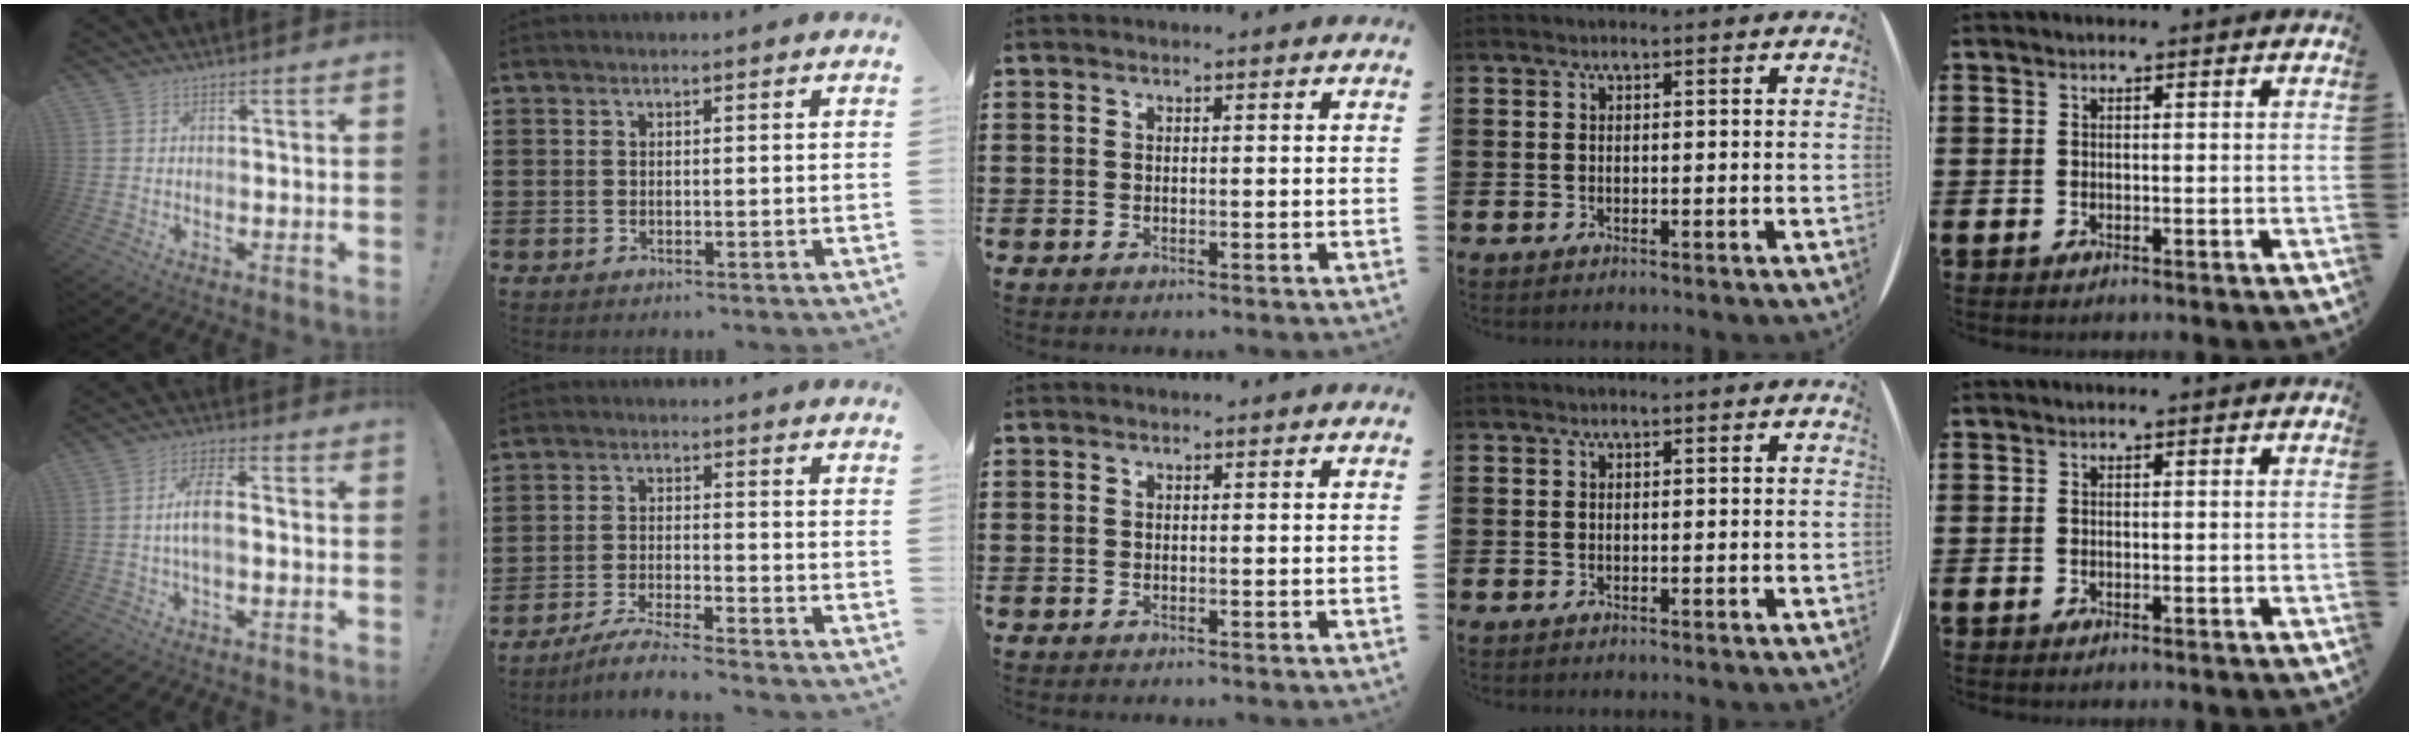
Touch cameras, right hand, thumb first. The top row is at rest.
{"thumb": {"total": 7.4, "force": [-0.4, 2.8, 6.9], "torque": [-0.128, 0.004, -0.009]}, "index": {"total": 4.3, "force": [-4.0, -0.3, 1.4], "torque": [-0.040, -0.009, -0.082]}}